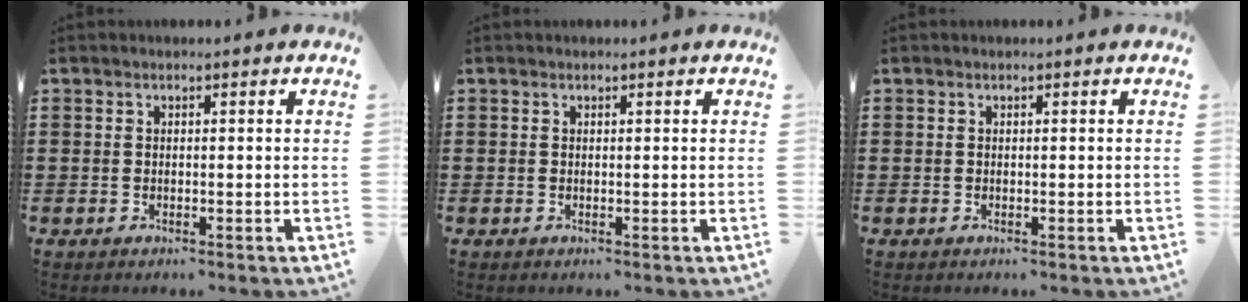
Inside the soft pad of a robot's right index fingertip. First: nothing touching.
{"total": 0.0}
{"total": 0.0}